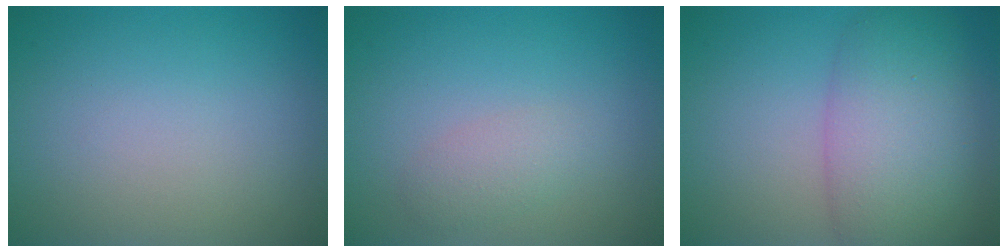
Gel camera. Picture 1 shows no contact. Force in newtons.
{"total": 1.7, "press": 1.7, "slide": 0.0}
{"total": 7.5, "press": 7.5, "slide": 0.4}